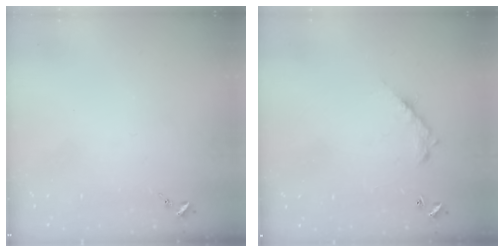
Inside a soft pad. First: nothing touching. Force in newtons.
{"total": 7.7, "press": 7.7, "slide": 0.6}